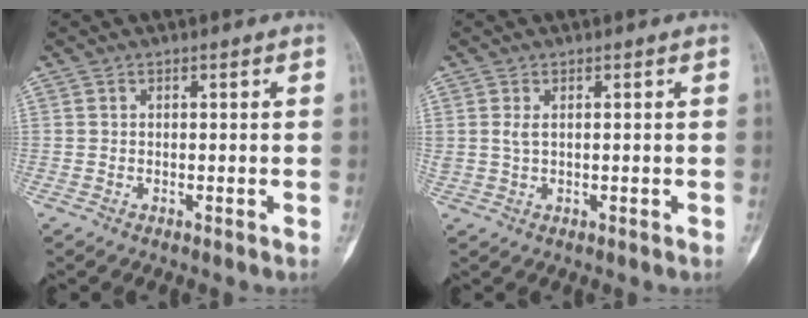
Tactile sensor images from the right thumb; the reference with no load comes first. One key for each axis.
{"total": 1.5, "fx": 0.5, "fy": 0.7, "fz": 1.2, "tx": -0.027, "ty": 0.002, "tz": 0.017}